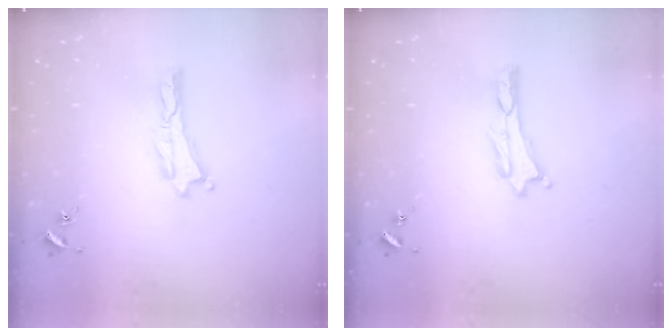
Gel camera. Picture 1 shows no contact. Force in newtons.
{"total": 0.0}